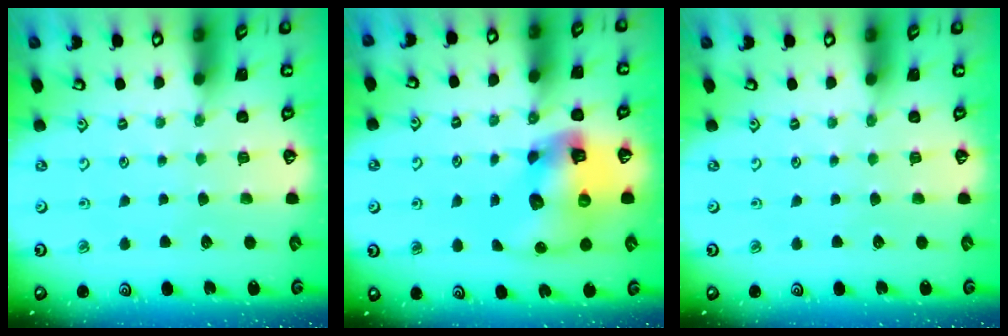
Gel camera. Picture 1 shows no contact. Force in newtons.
{"total": 13.8, "press": 13.6, "slide": 2.3}
{"total": 0.0}